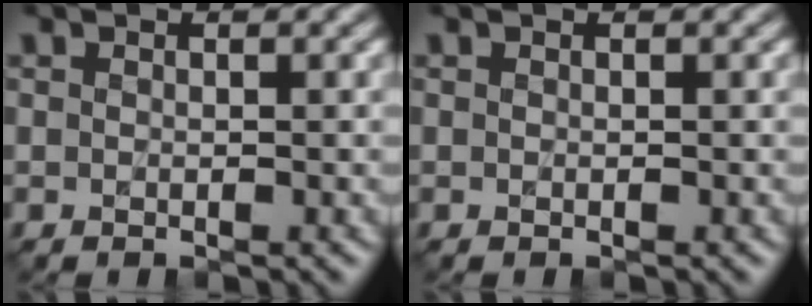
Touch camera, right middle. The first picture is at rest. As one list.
[{"total": 0.0}]